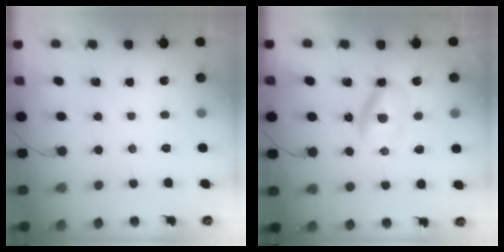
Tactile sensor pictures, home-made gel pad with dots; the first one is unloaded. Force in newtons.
{"total": 5.0, "press": 4.9, "slide": 1.0}